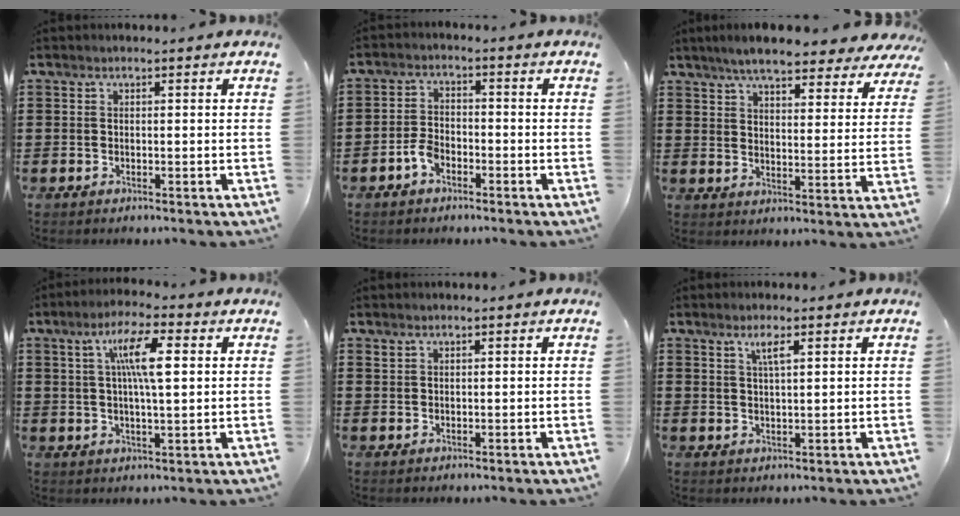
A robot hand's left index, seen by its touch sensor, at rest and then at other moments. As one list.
[{"total": 3.5, "force": [-2.0, 1.9, 2.2], "torque": [-0.061, -0.002, -0.044]}, {"total": 6.7, "force": [6.1, 0.6, 2.6], "torque": [-0.067, -0.026, 0.106]}, {"total": 8.7, "force": [2.5, 2.4, 8.0], "torque": [-0.152, 0.009, 0.038]}, {"total": 0.8, "force": [0.7, 0.4, 0.1], "torque": [-0.006, 0.001, 0.014]}, {"total": 2.6, "force": [1.5, 0.5, 2.1], "torque": [-0.044, 0.003, 0.025]}]